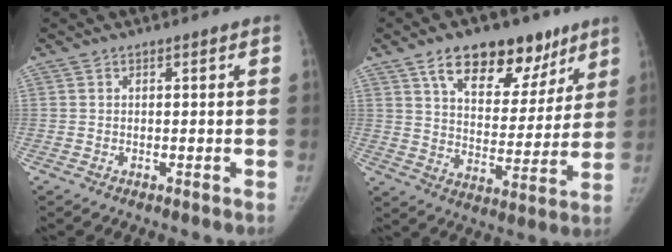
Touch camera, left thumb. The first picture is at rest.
{"total": 18.5, "force": [11.3, 10.2, 10.6], "torque": [-0.103, -0.038, 0.176]}